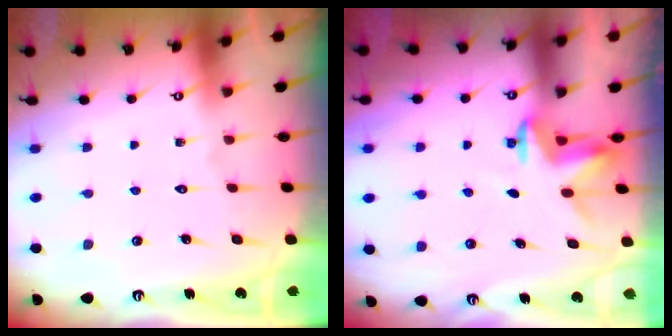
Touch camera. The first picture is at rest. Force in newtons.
{"total": 3.2, "press": 3.2, "slide": 0.3}